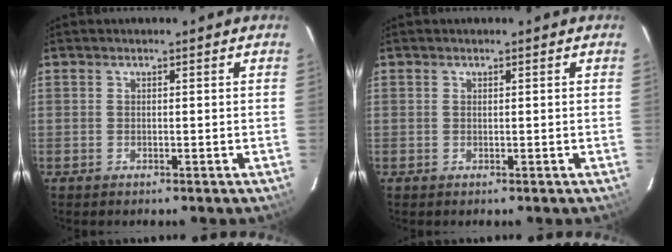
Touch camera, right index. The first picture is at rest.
{"total": 0.0}